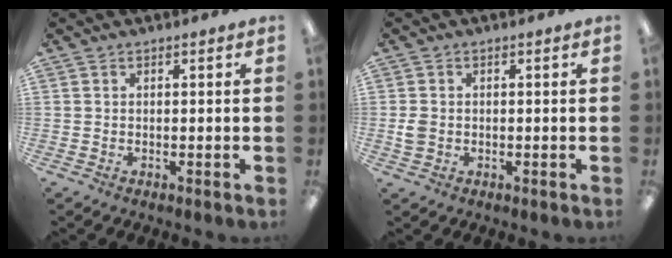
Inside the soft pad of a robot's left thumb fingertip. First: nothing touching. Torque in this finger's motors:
{"motor_torque": [-0.43, 0.48, 0.04, -0.04, -0.01]}